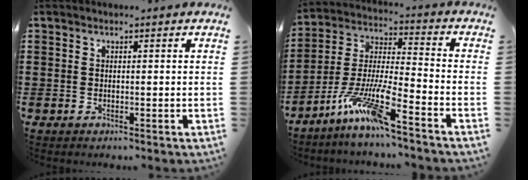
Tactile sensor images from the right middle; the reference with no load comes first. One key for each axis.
{"total": 10.4, "fx": -7.8, "fy": 0.2, "fz": 6.9, "tx": -0.156, "ty": -0.013, "tz": -0.160}